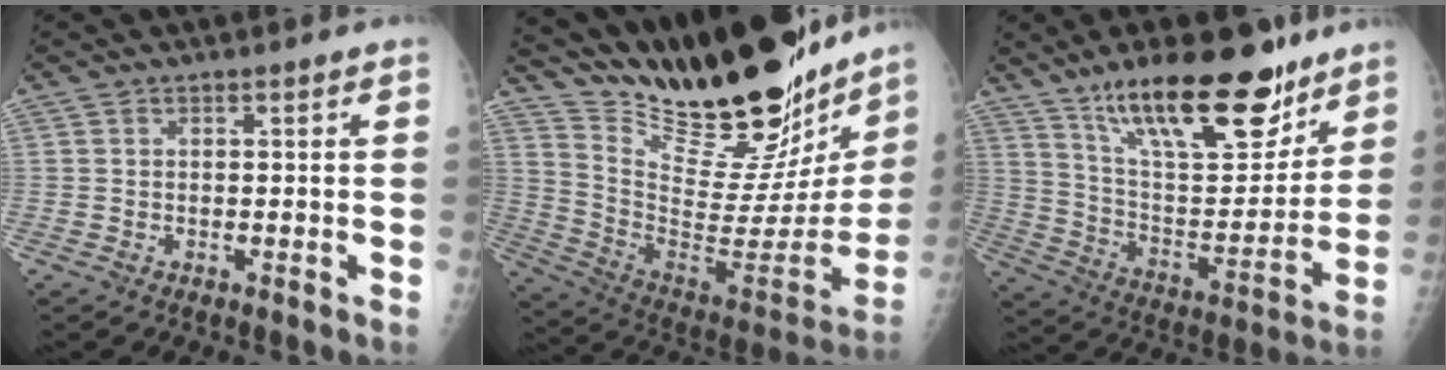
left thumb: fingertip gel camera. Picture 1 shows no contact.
{"total": 35.6, "force": [28.5, 10.4, 18.6], "torque": [-0.278, -0.140, 0.422]}
{"total": 24.6, "force": [16.7, 8.7, 15.8], "torque": [-0.208, -0.074, 0.281]}